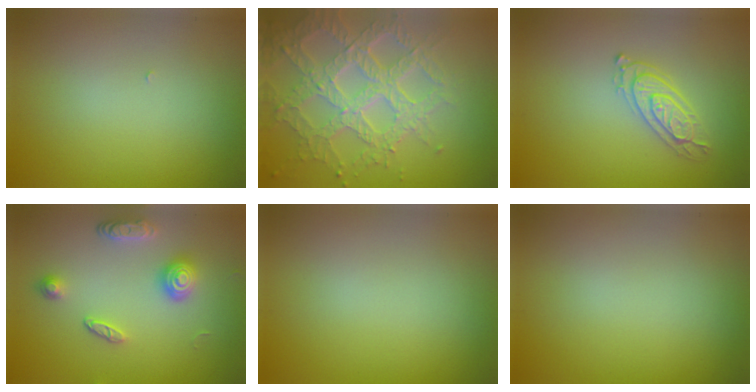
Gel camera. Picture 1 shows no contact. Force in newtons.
{"total": 7.1, "press": 5.3, "slide": 4.7}
{"total": 2.4, "press": 2.4, "slide": 0.3}
{"total": 3.3, "press": 2.9, "slide": 1.6}
{"total": 0.0}
{"total": 0.0}